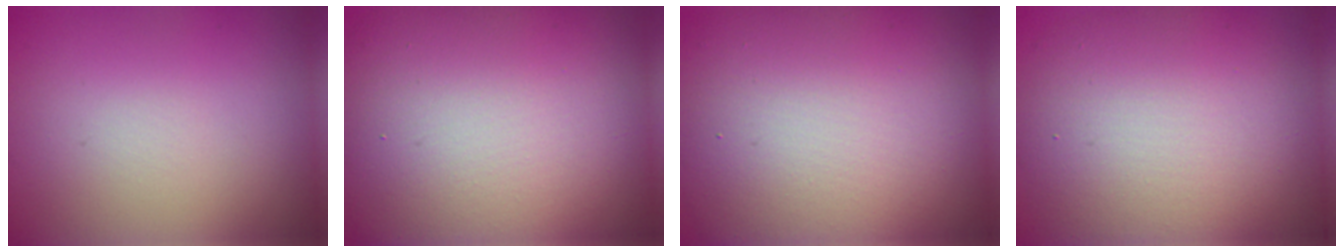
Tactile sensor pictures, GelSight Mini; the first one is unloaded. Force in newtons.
{"total": 19.4, "press": 19.4, "slide": 0.6}
{"total": 17.2, "press": 17.2, "slide": 1.1}
{"total": 11.2, "press": 11.1, "slide": 0.6}